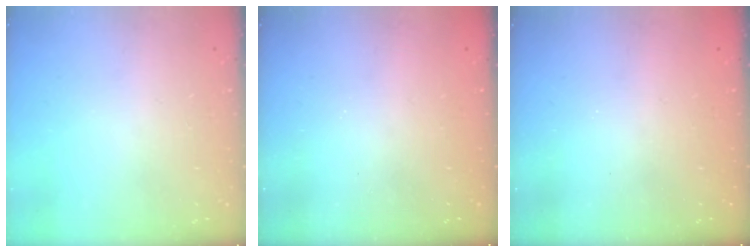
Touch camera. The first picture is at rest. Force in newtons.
{"total": 2.3, "press": 2.1, "slide": 1.0}
{"total": 2.4, "press": 2.3, "slide": 0.8}